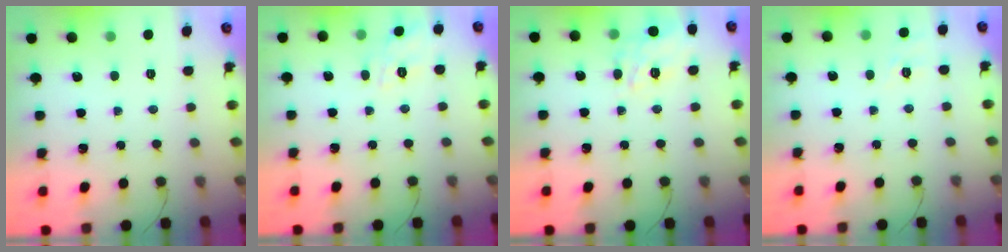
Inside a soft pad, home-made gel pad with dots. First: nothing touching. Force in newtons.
{"total": 9.2, "press": 9.1, "slide": 1.7}
{"total": 7.0, "press": 6.6, "slide": 2.4}
{"total": 1.6, "press": 0.2, "slide": 1.6}